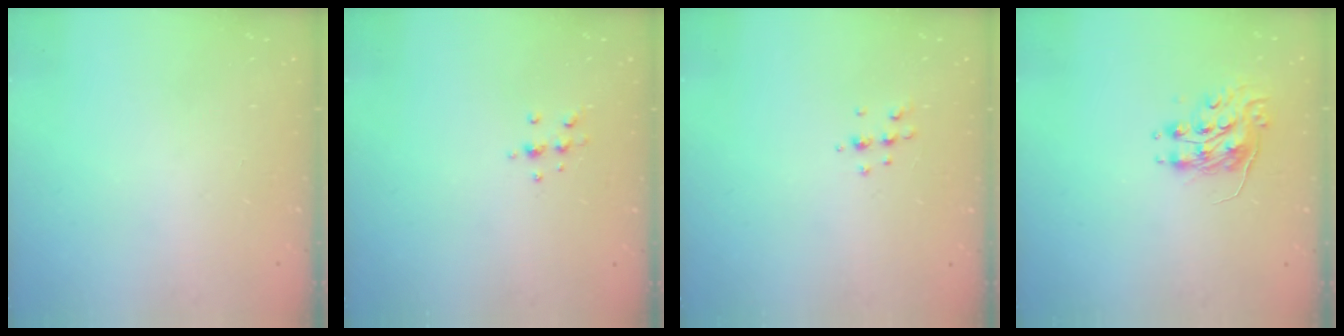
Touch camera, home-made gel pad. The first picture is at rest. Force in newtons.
{"total": 6.2, "press": 6.1, "slide": 0.8}
{"total": 4.9, "press": 4.8, "slide": 1.1}
{"total": 8.2, "press": 8.2, "slide": 0.1}